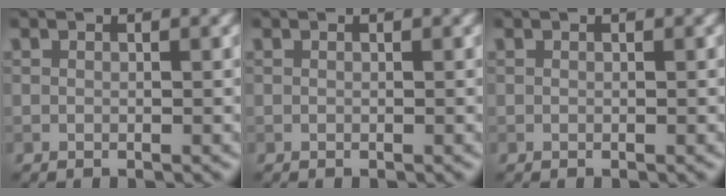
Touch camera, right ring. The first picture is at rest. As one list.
[{"total": 0.0}, {"total": 0.0}]